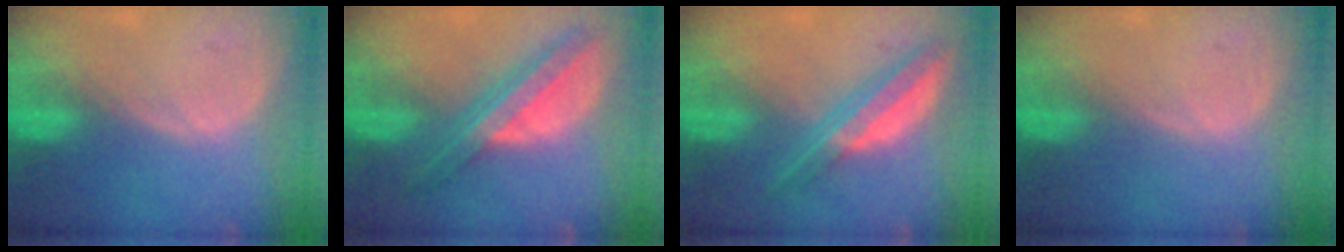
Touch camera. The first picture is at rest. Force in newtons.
{"total": 8.2, "press": 6.9, "slide": 4.4}
{"total": 6.7, "press": 5.6, "slide": 3.7}
{"total": 0.0}